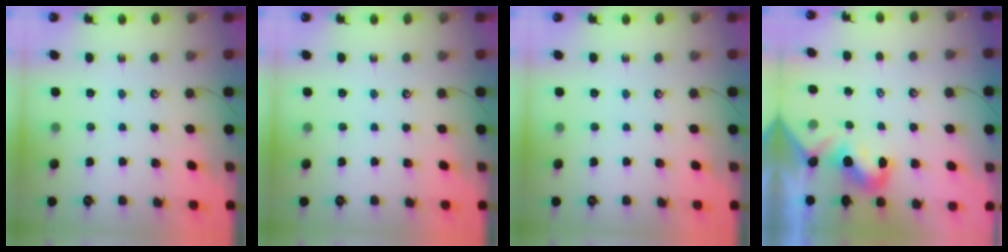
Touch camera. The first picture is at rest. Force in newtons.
{"total": 0.0}
{"total": 0.0}
{"total": 2.2, "press": 2.1, "slide": 0.6}